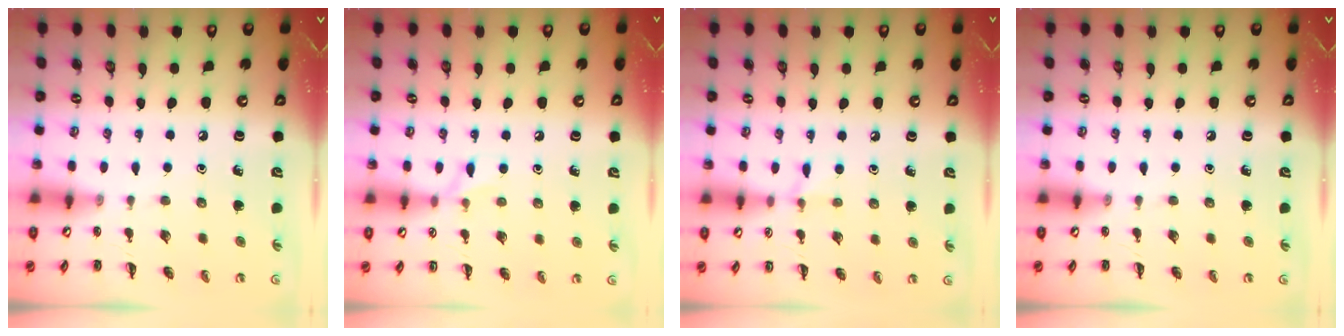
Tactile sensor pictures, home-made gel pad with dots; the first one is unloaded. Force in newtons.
{"total": 5.4, "press": 5.0, "slide": 2.0}
{"total": 5.1, "press": 4.7, "slide": 1.9}
{"total": 0.0}